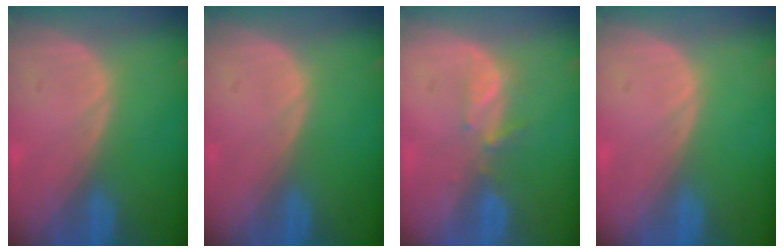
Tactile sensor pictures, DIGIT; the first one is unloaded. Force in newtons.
{"total": 0.0}
{"total": 2.7, "press": 2.6, "slide": 0.8}
{"total": 0.0}